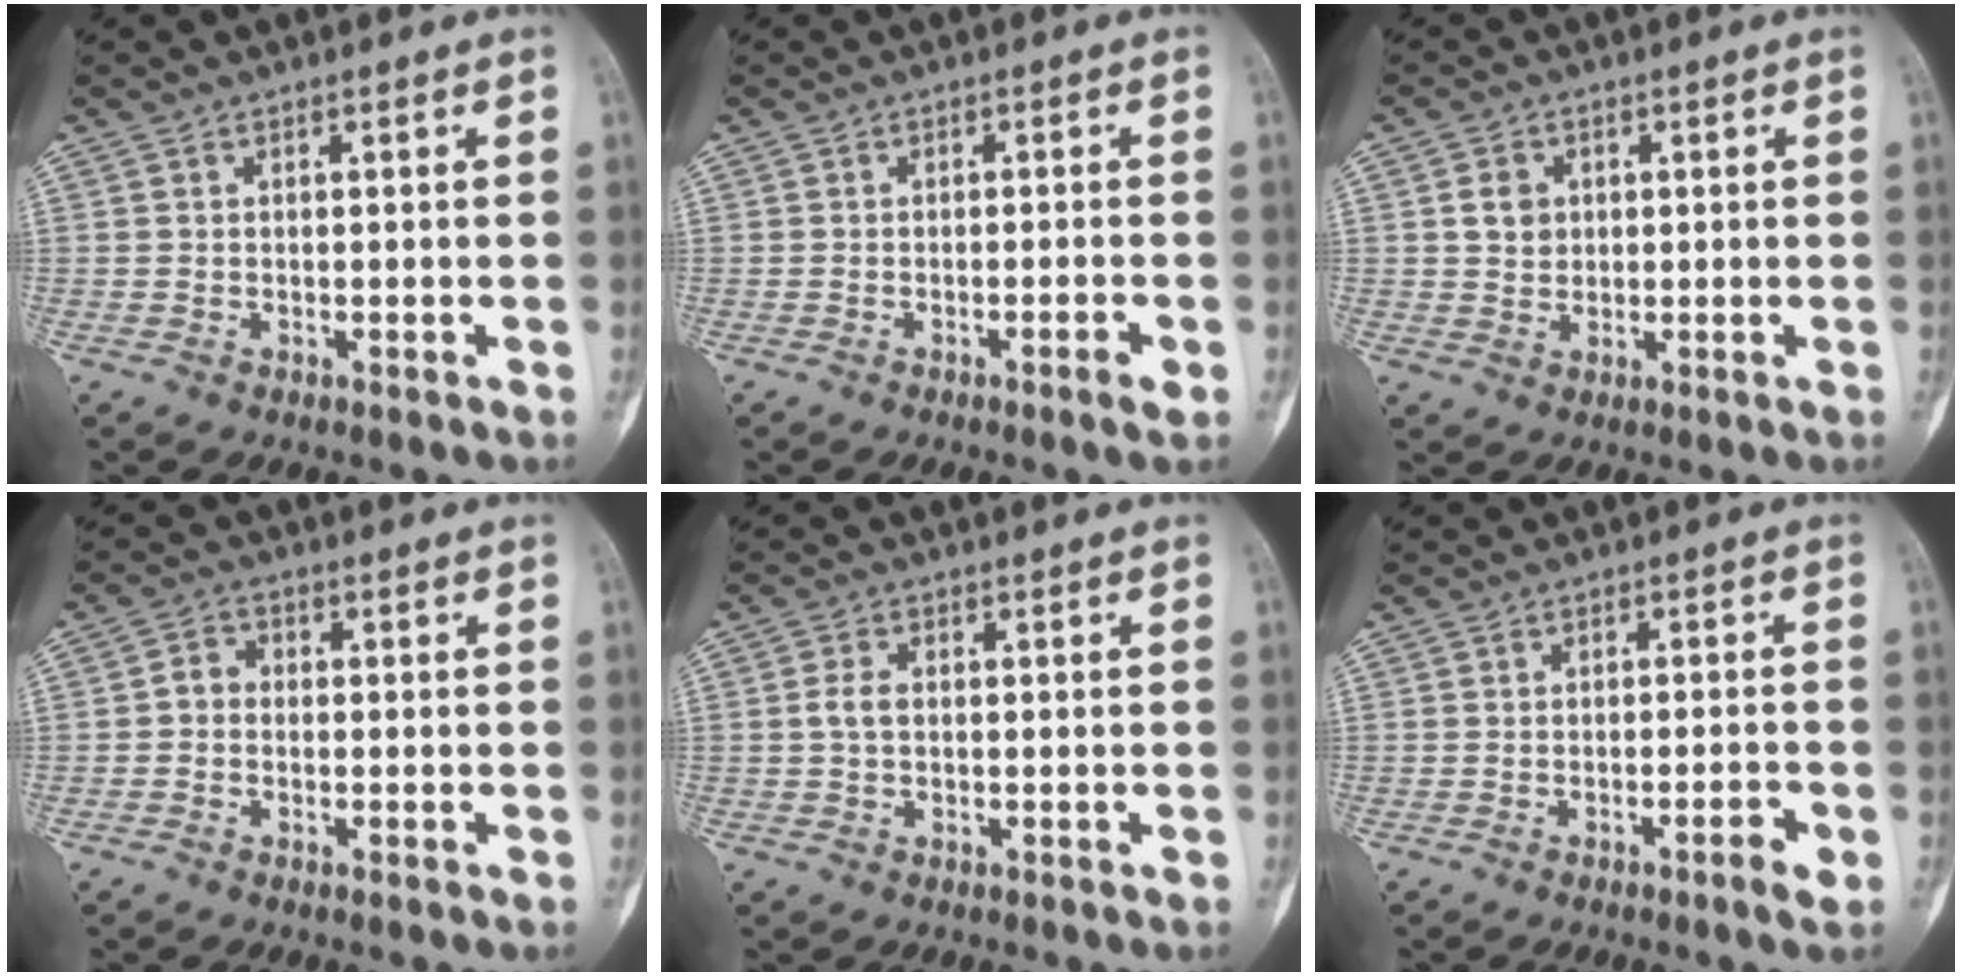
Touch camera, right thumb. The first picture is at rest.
{"total": 2.1, "force": [-1.0, 0.2, 1.8], "torque": [-0.033, 0.001, -0.017]}
{"total": 4.2, "force": [1.0, 3.5, 2.0], "torque": [-0.016, -0.002, 0.018]}
{"total": 2.7, "force": [-0.5, 2.3, 1.4], "torque": [-0.011, 0.010, -0.019]}
{"total": 2.5, "force": [0.0, 1.5, 1.9], "torque": [-0.041, 0.005, -0.002]}
{"total": 2.8, "force": [-1.4, 0.3, 2.4], "torque": [-0.042, 0.006, -0.023]}